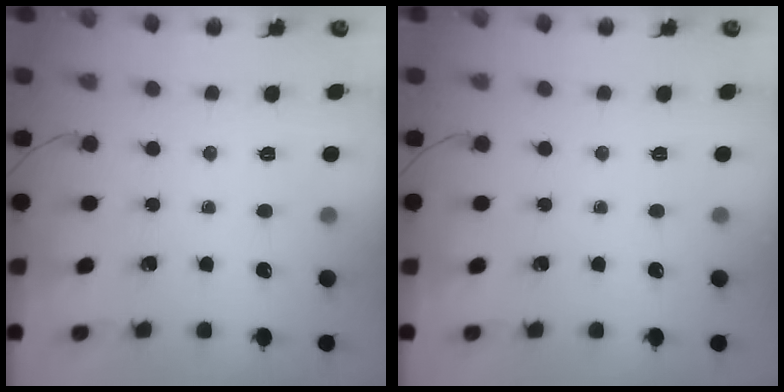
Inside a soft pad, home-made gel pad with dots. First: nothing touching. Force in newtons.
{"total": 0.0}